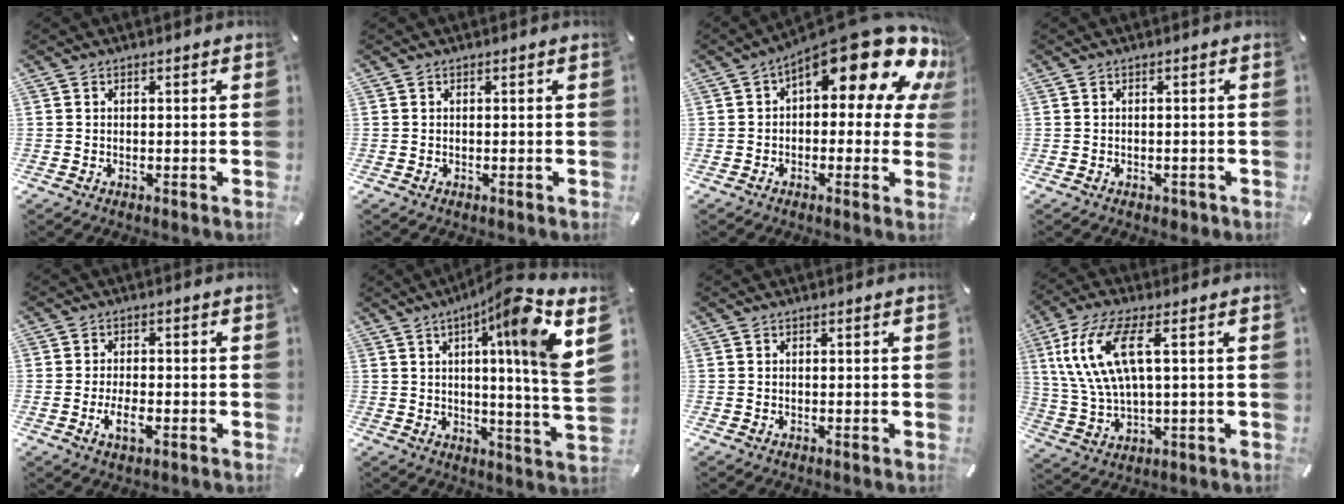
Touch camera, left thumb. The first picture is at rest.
{"total": 0.0}
{"total": 20.6, "force": [11.1, 8.1, 15.4], "torque": [-0.203, -0.087, 0.183]}
{"total": 1.3, "force": [-0.7, 1.0, 0.5], "torque": [-0.008, 0.006, -0.016]}
{"total": 4.8, "force": [-1.8, 2.3, 3.8], "torque": [-0.074, 0.006, -0.033]}
{"total": 16.3, "force": [6.9, -0.1, 14.8], "torque": [-0.227, -0.050, 0.086]}
{"total": 0.0}
{"total": 13.0, "force": [4.4, 5.2, 11.1], "torque": [-0.250, -0.002, 0.076]}